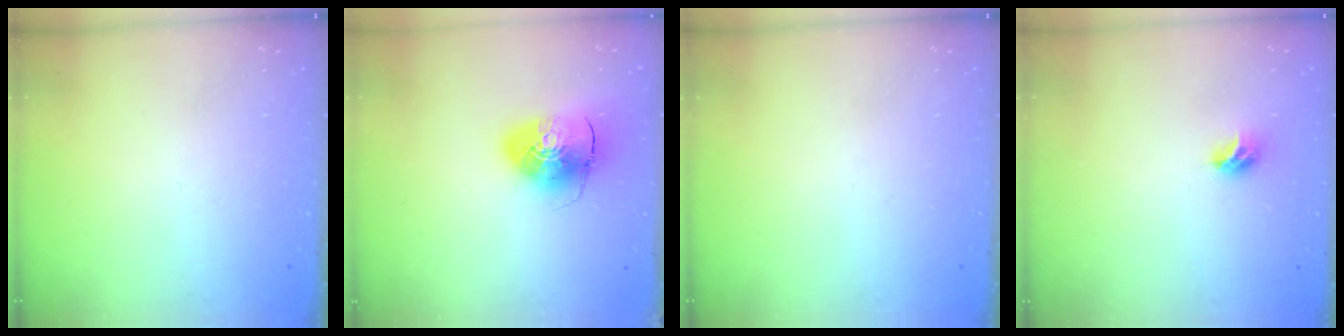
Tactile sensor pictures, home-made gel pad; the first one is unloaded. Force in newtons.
{"total": 10.8, "press": 10.6, "slide": 1.8}
{"total": 0.0}
{"total": 7.5, "press": 7.4, "slide": 0.7}